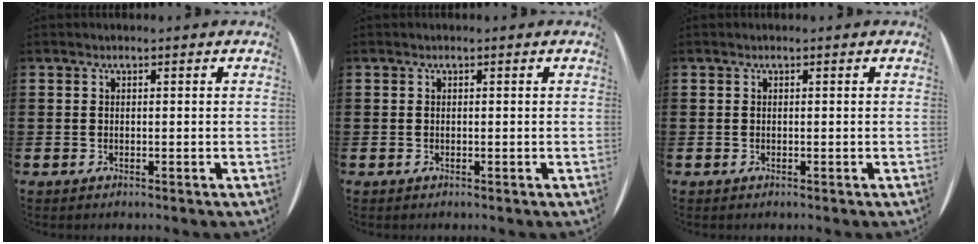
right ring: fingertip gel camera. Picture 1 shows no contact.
{"total": 0.0}
{"total": 0.0}